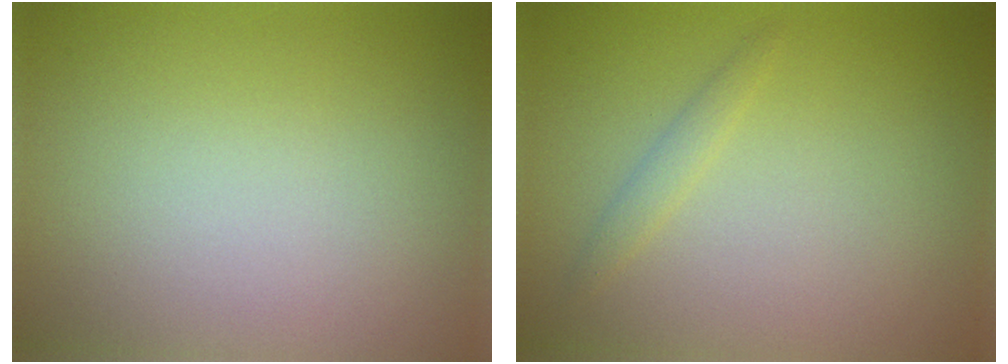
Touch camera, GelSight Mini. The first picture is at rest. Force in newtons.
{"total": 1.6, "press": 1.6, "slide": 0.1}